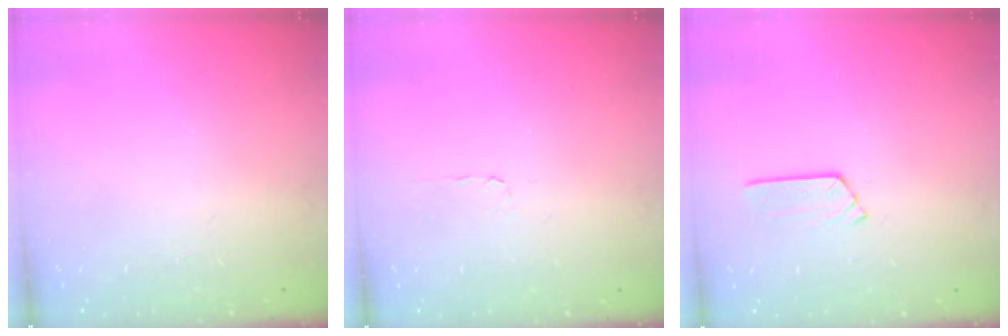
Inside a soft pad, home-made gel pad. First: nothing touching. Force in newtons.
{"total": 2.7, "press": 2.6, "slide": 0.3}
{"total": 3.7, "press": 3.7, "slide": 0.4}